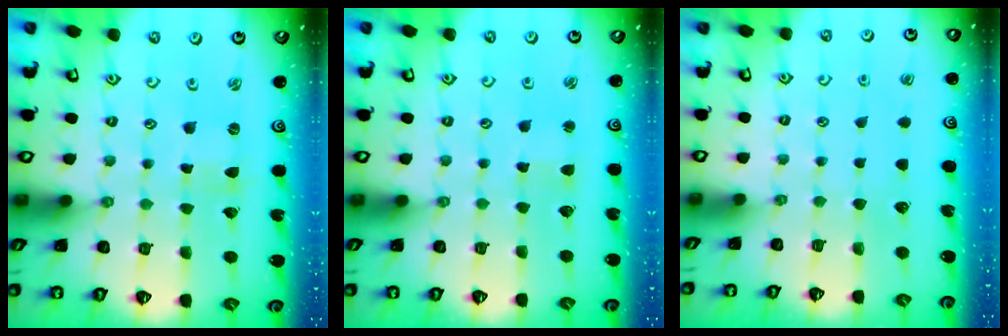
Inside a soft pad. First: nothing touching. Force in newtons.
{"total": 2.4, "press": 2.3, "slide": 0.3}
{"total": 0.0}